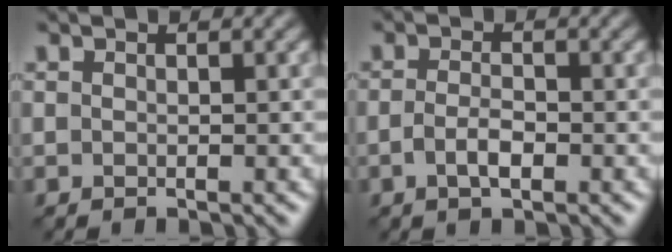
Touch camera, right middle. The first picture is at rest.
{"total": 1.9, "force": [-0.7, 0.8, 1.6], "torque": [-0.035, -0.002, -0.016]}